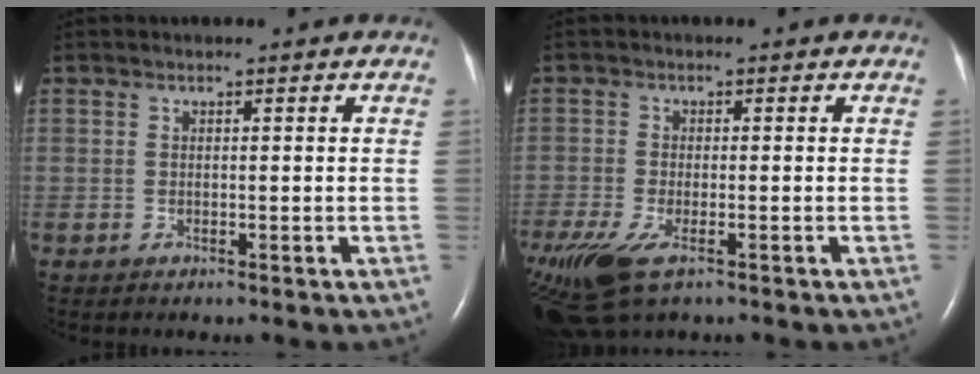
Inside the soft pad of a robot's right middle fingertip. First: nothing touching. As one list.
[{"total": 11.7, "force": [-7.2, 4.6, 7.9], "torque": [-0.187, -0.032, -0.120]}]